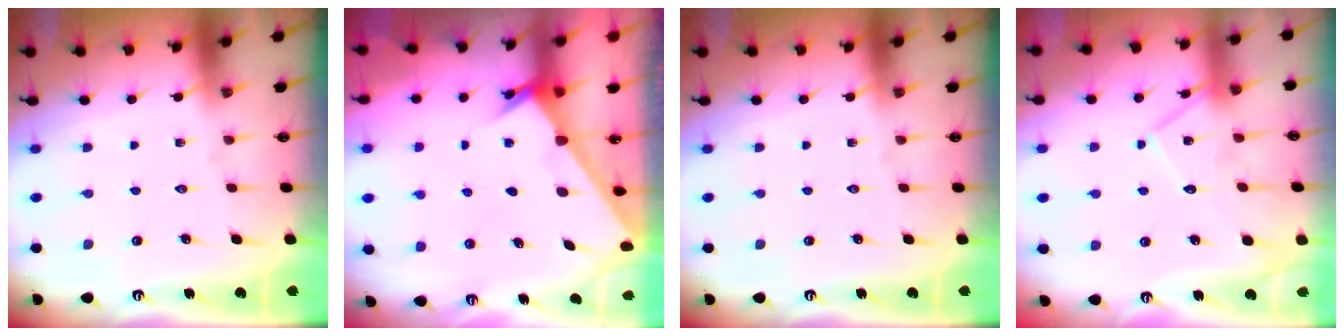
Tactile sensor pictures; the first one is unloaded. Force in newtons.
{"total": 2.2, "press": 2.2, "slide": 0.2}
{"total": 0.0}
{"total": 10.9, "press": 10.9, "slide": 0.6}